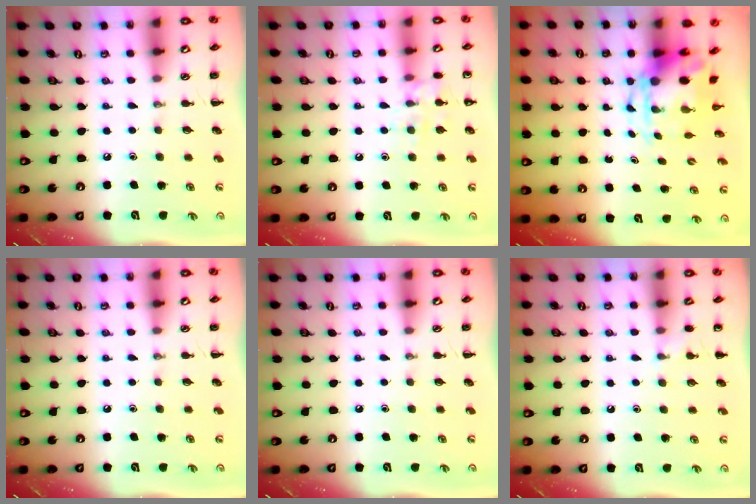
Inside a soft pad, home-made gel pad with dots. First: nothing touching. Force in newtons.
{"total": 9.2, "press": 9.1, "slide": 1.2}
{"total": 4.4, "press": 4.2, "slide": 1.1}
{"total": 0.0}
{"total": 0.0}
{"total": 4.2, "press": 4.0, "slide": 1.3}